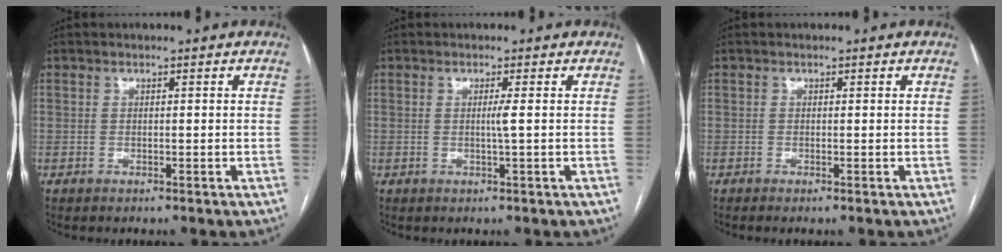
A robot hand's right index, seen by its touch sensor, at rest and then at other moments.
{"total": 1.4, "force": [0.0, -0.5, 1.3], "torque": [-0.024, -0.001, -0.001]}
{"total": 0.0}